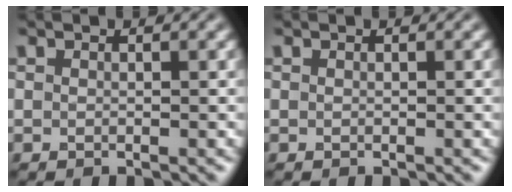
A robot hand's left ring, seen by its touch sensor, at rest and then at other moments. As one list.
[{"total": 0.0}]